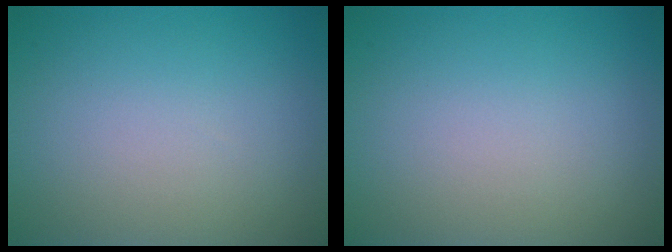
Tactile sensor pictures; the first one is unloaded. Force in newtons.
{"total": 0.0}